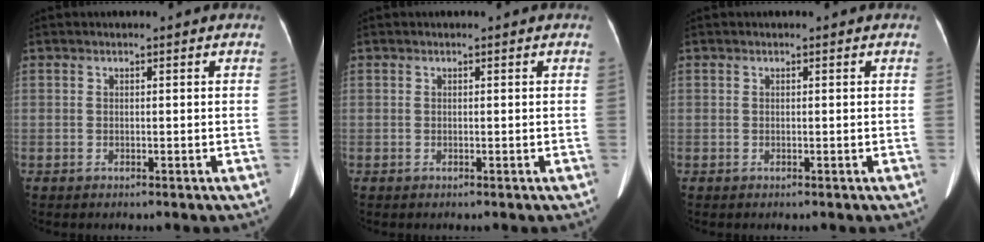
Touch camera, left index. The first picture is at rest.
{"total": 0.0}
{"total": 0.0}